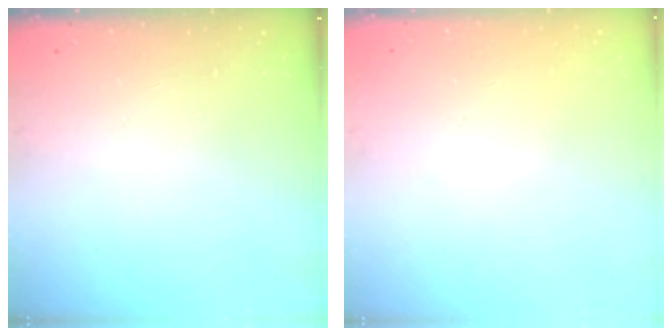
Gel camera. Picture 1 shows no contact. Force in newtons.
{"total": 0.0}